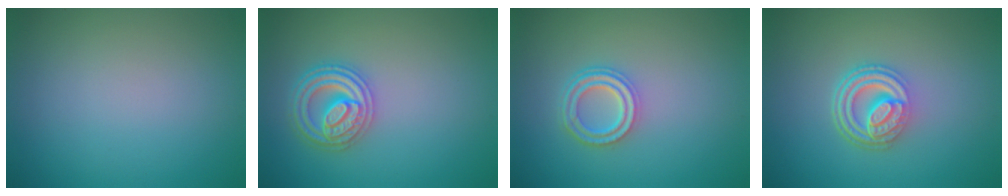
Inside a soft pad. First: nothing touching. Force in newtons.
{"total": 4.1, "press": 3.7, "slide": 1.6}
{"total": 3.4, "press": 2.6, "slide": 2.1}
{"total": 4.9, "press": 3.4, "slide": 3.5}